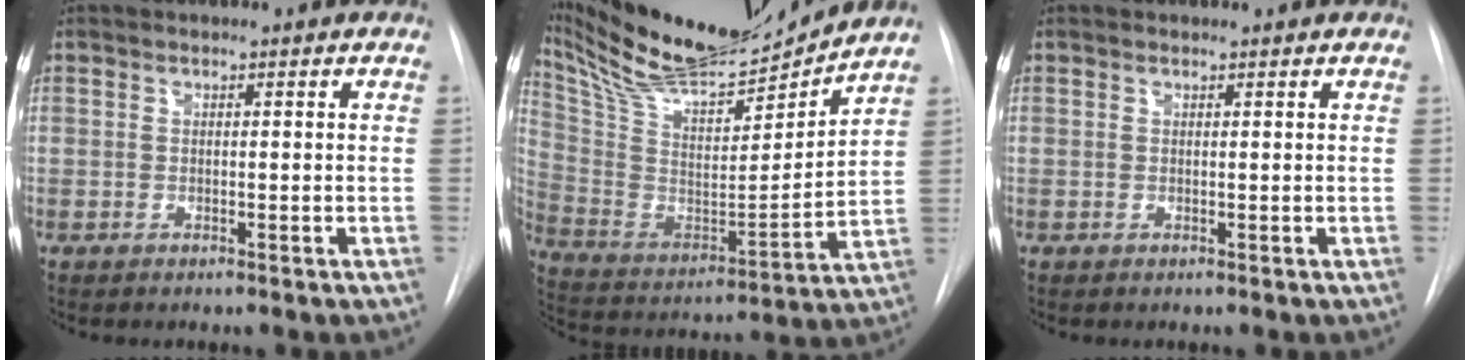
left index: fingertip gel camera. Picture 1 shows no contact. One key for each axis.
{"total": 20.8, "fx": 18.9, "fy": 2.3, "fz": 8.3, "tx": -0.166, "ty": -0.018, "tz": 0.322}
{"total": 0.0}